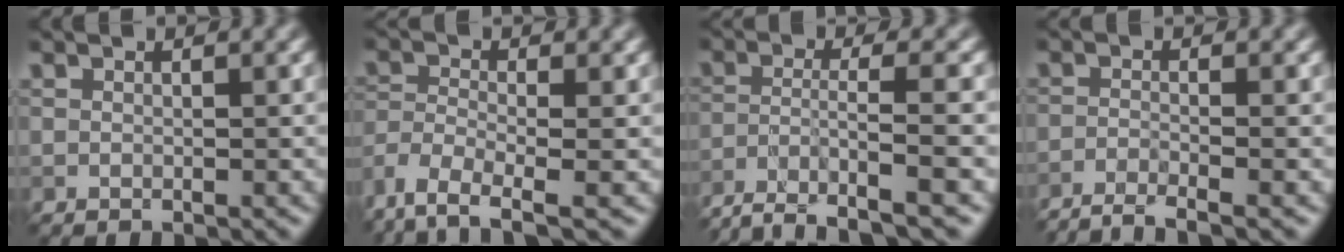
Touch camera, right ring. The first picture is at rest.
{"total": 5.5, "force": [-4.1, 1.6, 3.3], "torque": [-0.069, -0.009, -0.088]}
{"total": 5.4, "force": [-3.9, 1.0, 3.6], "torque": [-0.063, -0.005, -0.078]}
{"total": 4.0, "force": [-3.2, 0.6, 2.4], "torque": [-0.043, 0.000, -0.071]}